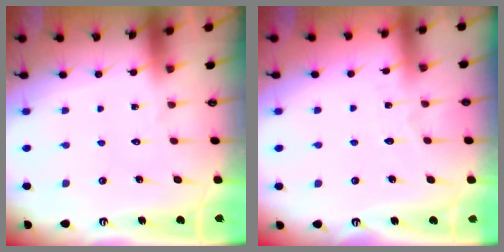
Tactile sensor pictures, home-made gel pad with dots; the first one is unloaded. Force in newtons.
{"total": 2.7, "press": 2.7, "slide": 0.3}